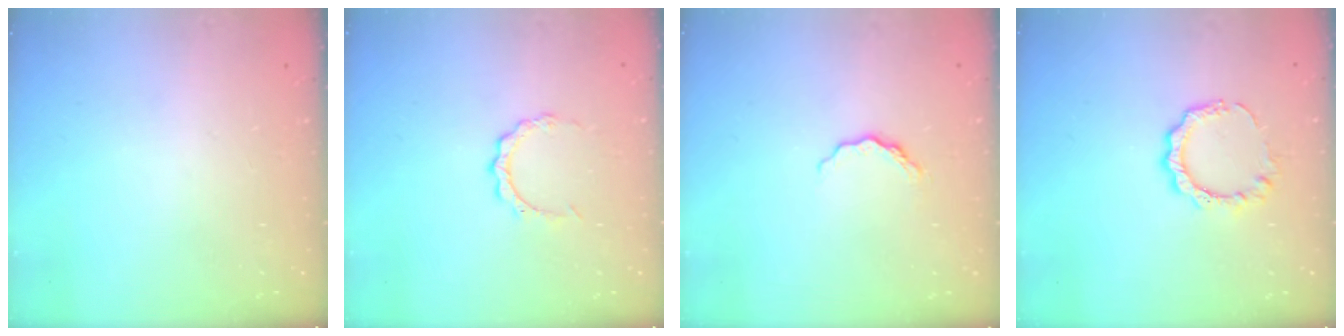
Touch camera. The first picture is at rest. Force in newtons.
{"total": 3.6, "press": 3.6, "slide": 0.4}
{"total": 6.7, "press": 6.7, "slide": 0.6}
{"total": 7.3, "press": 7.2, "slide": 0.6}